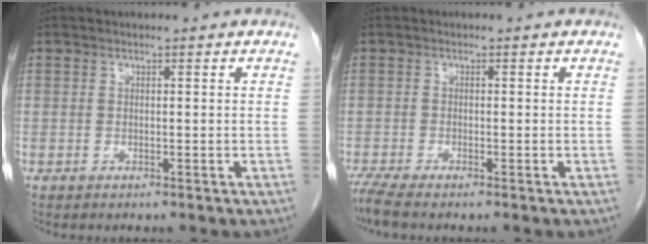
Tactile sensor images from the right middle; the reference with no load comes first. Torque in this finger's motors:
{"motor_torque": [0.62, -0.22, -0.06, 0.03]}